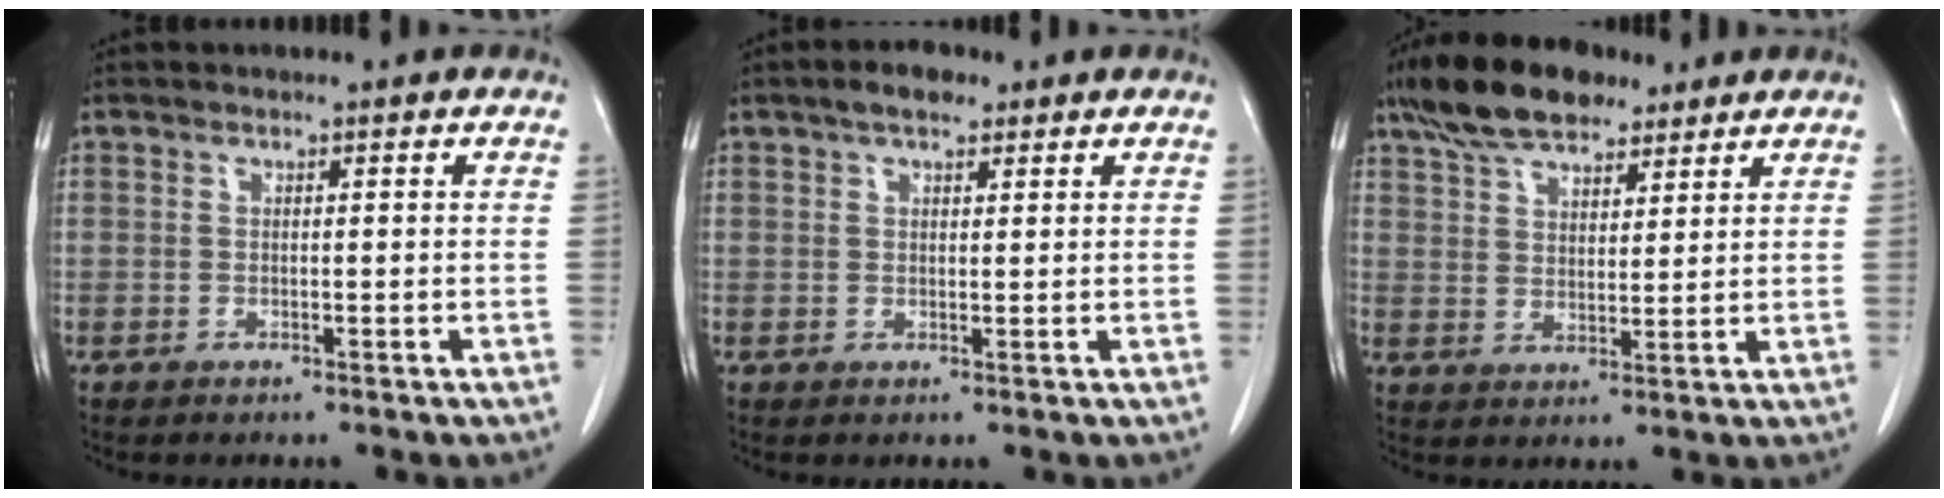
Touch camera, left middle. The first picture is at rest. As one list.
[{"total": 3.5, "force": [2.3, 1.4, 2.1], "torque": [-0.041, 0.010, 0.037]}, {"total": 11.4, "force": [8.7, 4.5, 5.9], "torque": [-0.110, 0.024, 0.154]}]